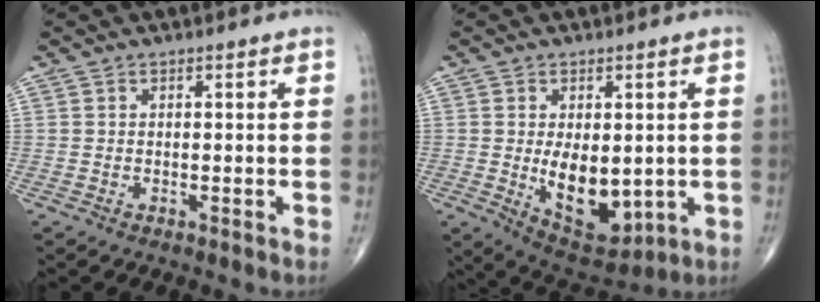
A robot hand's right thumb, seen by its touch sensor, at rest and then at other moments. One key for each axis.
{"total": 11.6, "fx": -1.0, "fy": 6.5, "fz": 9.6, "tx": -0.119, "ty": -0.018, "tz": 0.007}